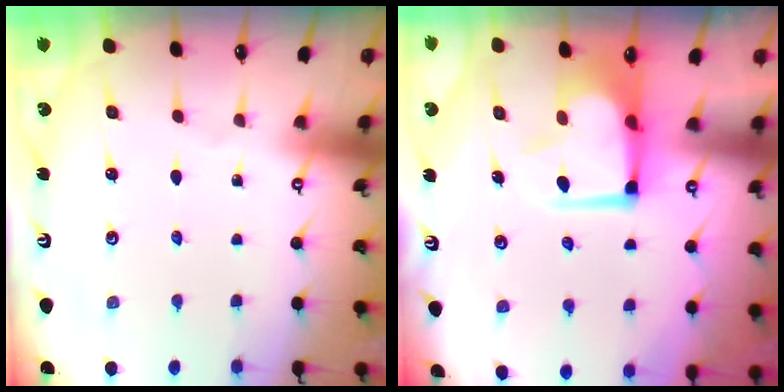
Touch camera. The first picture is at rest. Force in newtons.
{"total": 2.9, "press": 2.8, "slide": 0.8}